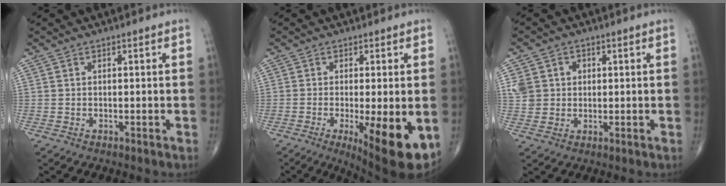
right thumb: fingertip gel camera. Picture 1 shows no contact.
{"total": 12.9, "force": [-4.0, 3.3, 11.9], "torque": [-0.146, -0.019, -0.048]}
{"total": 7.7, "force": [1.8, 6.9, 3.0], "torque": [-0.057, 0.010, 0.041]}